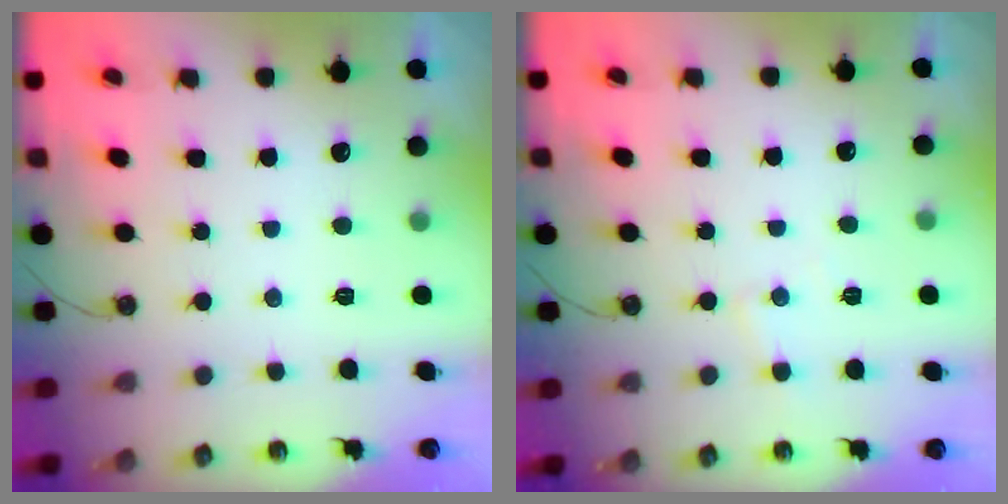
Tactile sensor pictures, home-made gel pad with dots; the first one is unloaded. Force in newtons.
{"total": 4.4, "press": 4.4, "slide": 0.6}